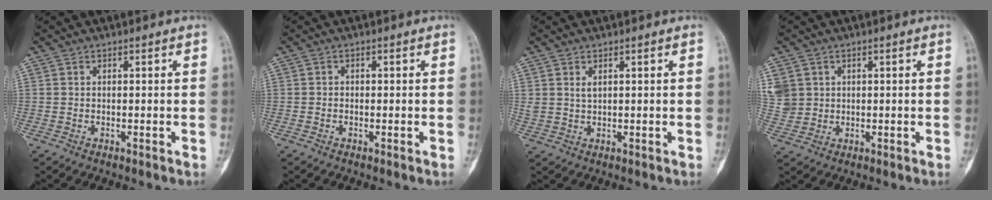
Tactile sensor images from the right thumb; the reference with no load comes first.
{"total": 0.6, "force": [-0.2, 0.5, 0.2], "torque": [0.000, 0.002, -0.007]}
{"total": 1.8, "force": [1.0, 0.9, 1.2], "torque": [-0.024, -0.003, 0.026]}
{"total": 7.9, "force": [2.5, 6.9, 2.8], "torque": [-0.068, 0.007, 0.064]}